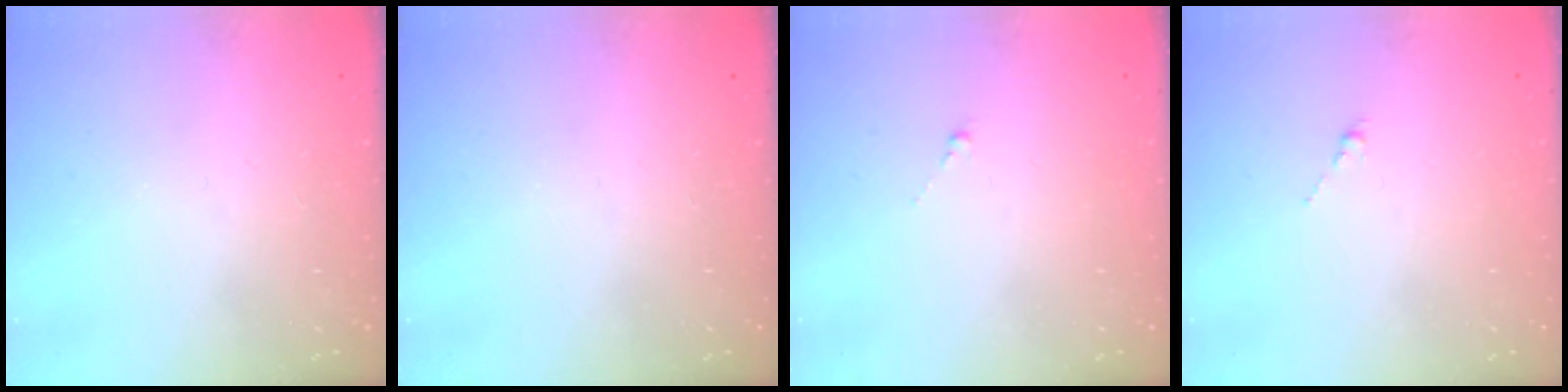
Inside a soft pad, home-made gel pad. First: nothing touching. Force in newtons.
{"total": 0.0}
{"total": 0.0}
{"total": 0.0}